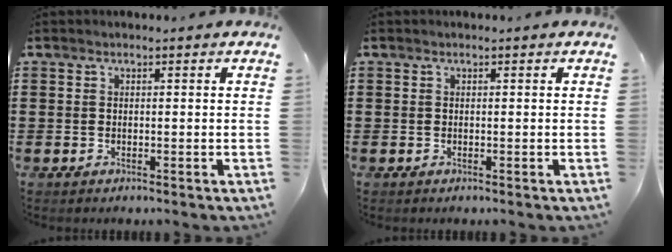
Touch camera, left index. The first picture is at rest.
{"total": 0.0}